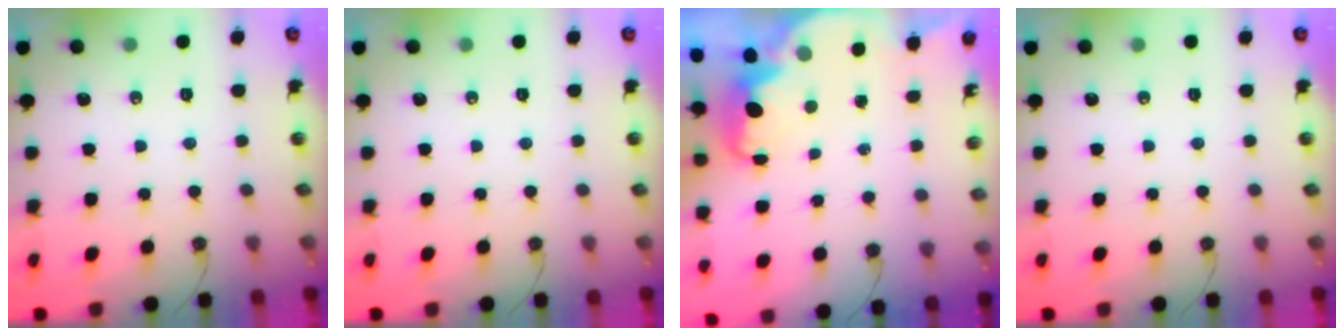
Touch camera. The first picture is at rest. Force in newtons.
{"total": 0.0}
{"total": 2.8, "press": 2.8, "slide": 0.4}
{"total": 0.0}